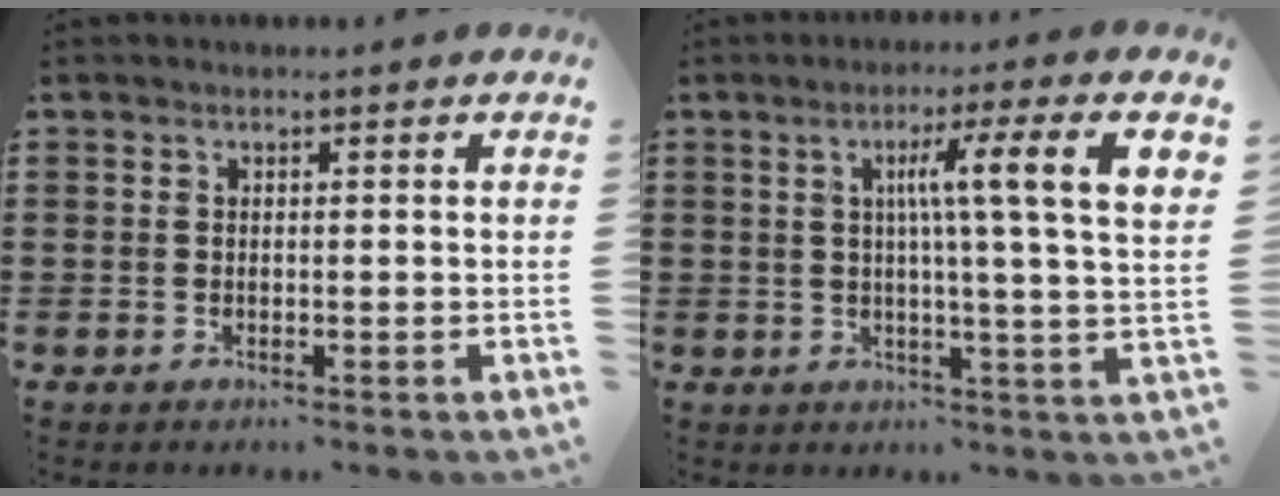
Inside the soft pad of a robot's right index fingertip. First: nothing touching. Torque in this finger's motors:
{"motor_torque": [1.42, 0.70, 0.64, 0.15]}